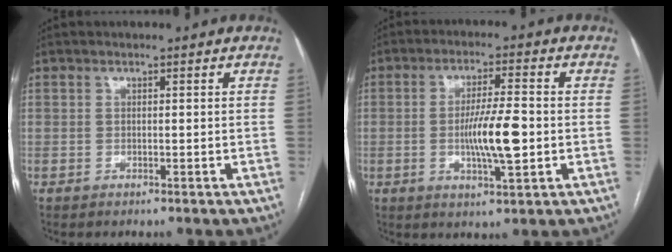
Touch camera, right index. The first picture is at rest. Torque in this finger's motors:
{"motor_torque": [0.28, -0.07, 0.25, 0.09]}